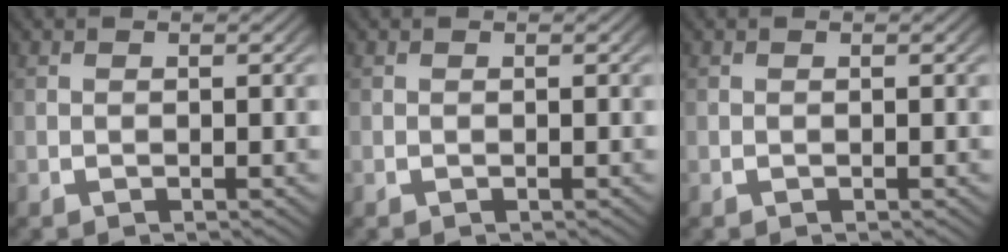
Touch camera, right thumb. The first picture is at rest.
{"total": 0.0}
{"total": 0.0}